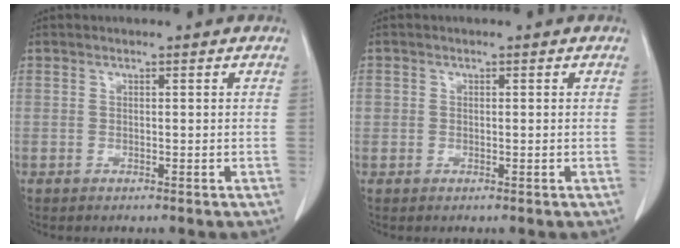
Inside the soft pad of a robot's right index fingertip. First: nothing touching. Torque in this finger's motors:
{"motor_torque": [-0.04, 0.03, 0.01, 0.01]}